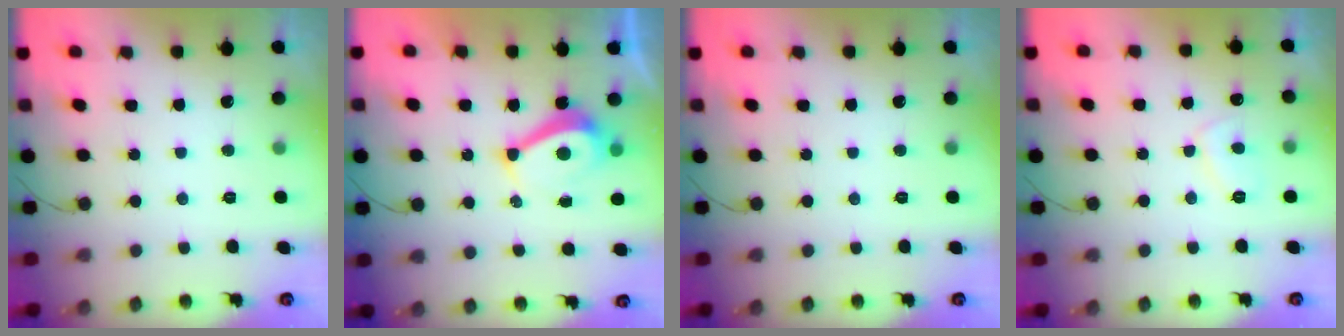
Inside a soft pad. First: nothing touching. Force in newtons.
{"total": 7.7, "press": 7.6, "slide": 0.9}
{"total": 0.0}
{"total": 4.1, "press": 4.1, "slide": 0.6}